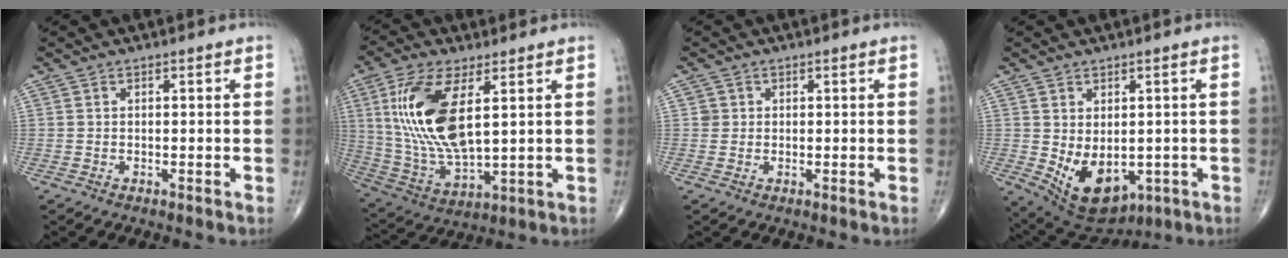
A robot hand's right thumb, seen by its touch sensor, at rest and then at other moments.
{"total": 17.5, "force": [4.5, 7.3, 15.2], "torque": [-0.322, -0.021, 0.096]}
{"total": 1.2, "force": [0.2, 1.2, 0.1], "torque": [0.010, 0.003, 0.001]}
{"total": 11.1, "force": [-1.8, 7.1, 8.4], "torque": [-0.116, -0.007, 0.000]}